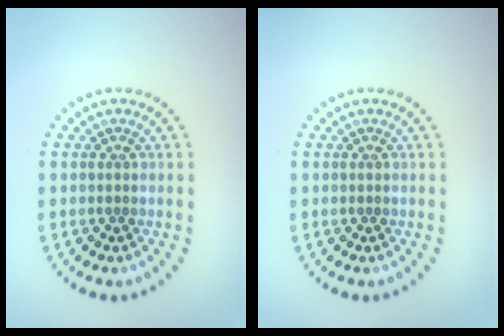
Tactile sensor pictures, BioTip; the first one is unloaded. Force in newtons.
{"total": 0.0}